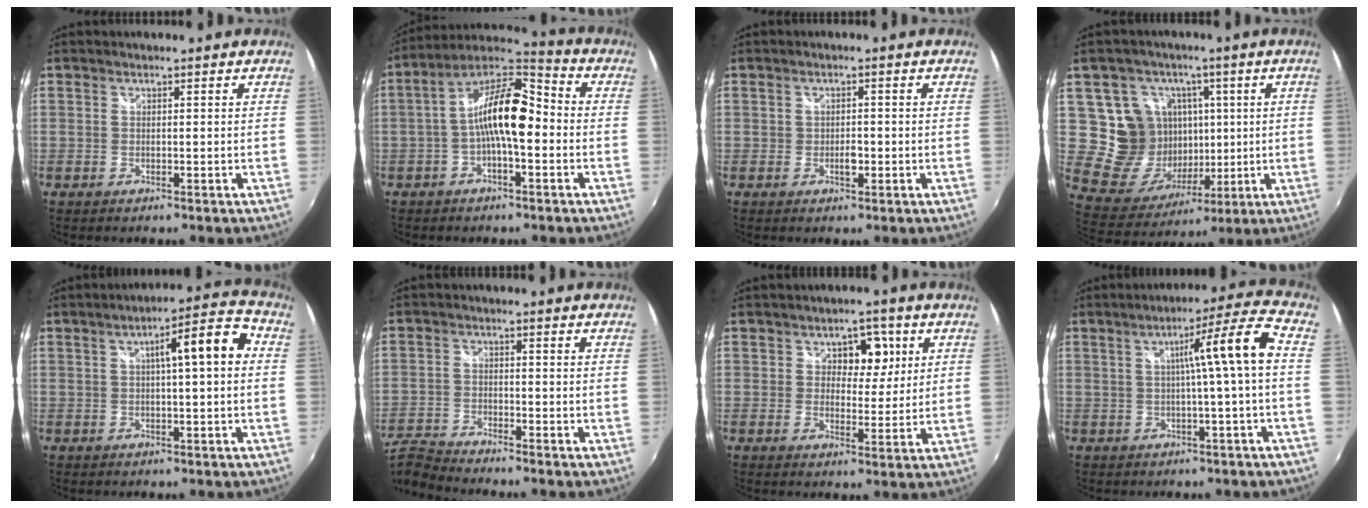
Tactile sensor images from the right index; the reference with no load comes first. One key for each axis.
{"total": 12.8, "fx": -1.6, "fy": 4.4, "fz": 12.0, "tx": -0.222, "ty": 0.029, "tz": -0.038}
{"total": 2.2, "fx": -0.6, "fy": 1.5, "fz": 1.6, "tx": -0.025, "ty": -0.002, "tz": -0.010}
{"total": 14.6, "fx": 3.5, "fy": 13.4, "fz": 4.5, "tx": -0.117, "ty": 0.011, "tz": 0.076}
{"total": 8.7, "fx": 1.1, "fy": 1.4, "fz": 8.5, "tx": -0.115, "ty": 0.033, "tz": 0.024}
{"total": 7.7, "fx": -7.5, "fy": 0.4, "fz": 1.9, "tx": -0.061, "ty": -0.012, "tz": -0.155}
{"total": 5.6, "fx": 1.9, "fy": 4.1, "fz": 3.3, "tx": -0.040, "ty": 0.002, "tz": 0.027}
{"total": 9.1, "fx": 0.1, "fy": -1.4, "fz": 9.0, "tx": -0.130, "ty": 0.021, "tz": 0.010}